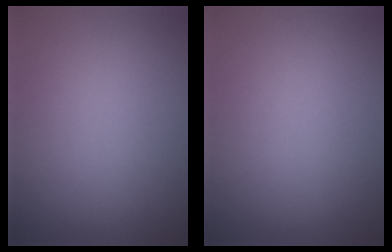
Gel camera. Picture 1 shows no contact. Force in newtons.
{"total": 0.0}